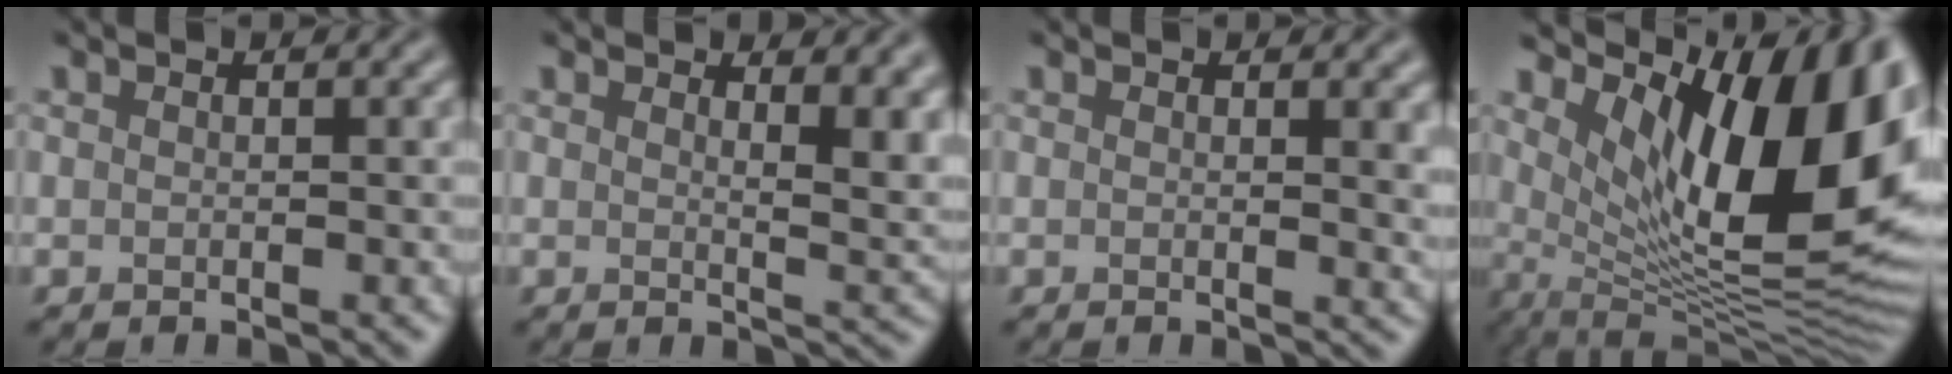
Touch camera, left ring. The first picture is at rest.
{"total": 6.0, "force": [3.1, 2.6, 4.4], "torque": [-0.032, 0.000, 0.052]}
{"total": 2.2, "force": [0.6, 0.7, 2.0], "torque": [-0.014, -0.003, 0.007]}
{"total": 15.5, "force": [5.0, 6.0, 13.4], "torque": [-0.178, -0.011, 0.086]}